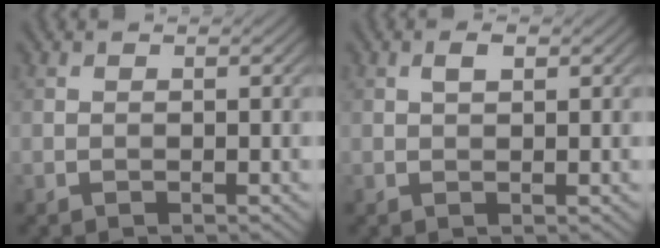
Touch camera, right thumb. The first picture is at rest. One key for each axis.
{"total": 1.5, "fx": 0.6, "fy": 0.6, "fz": 1.2, "tx": -0.024, "ty": 0.001, "tz": 0.009}